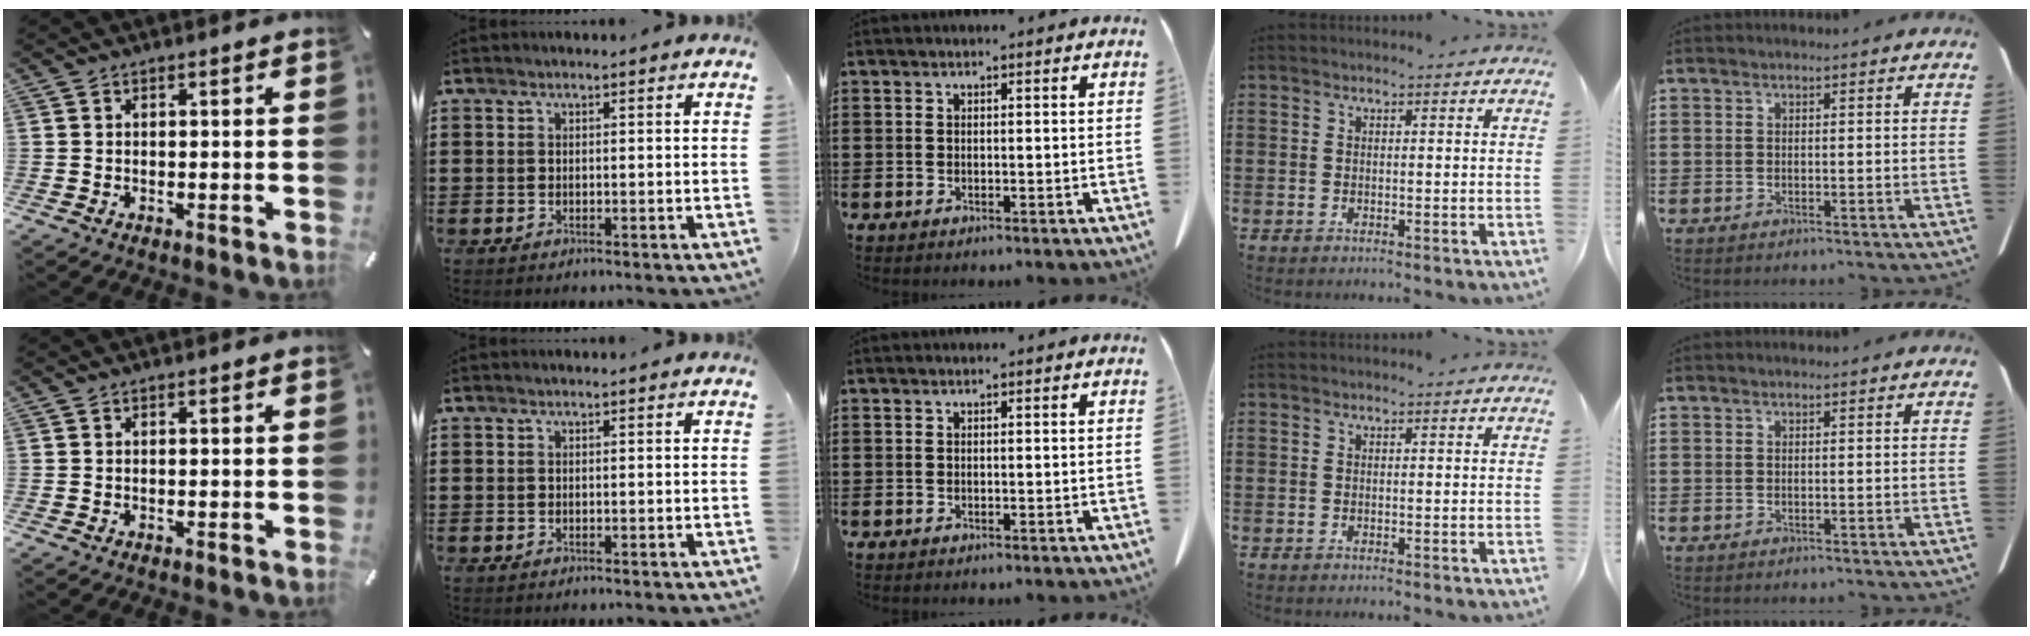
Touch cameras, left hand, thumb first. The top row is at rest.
{}